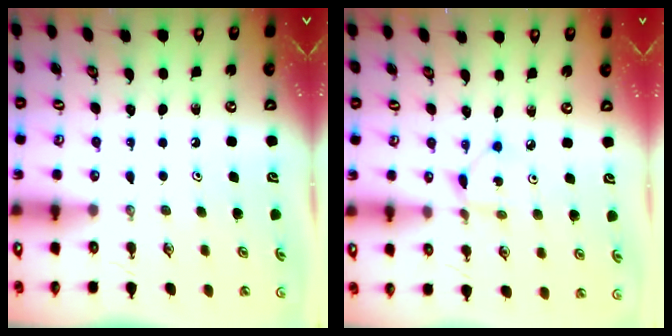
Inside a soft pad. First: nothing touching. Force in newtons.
{"total": 2.0, "press": 2.0, "slide": 0.2}